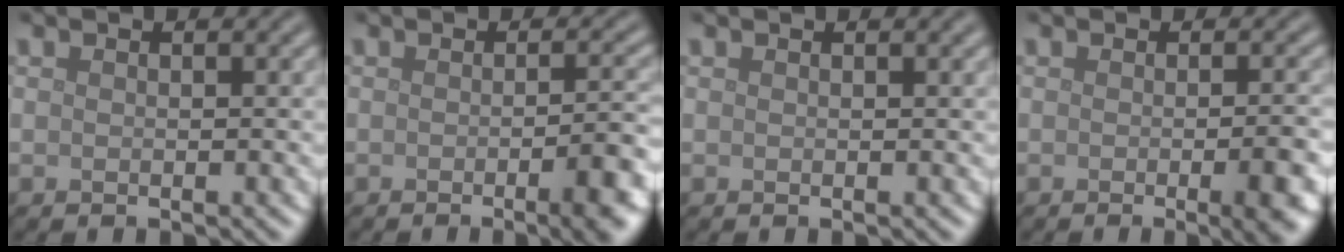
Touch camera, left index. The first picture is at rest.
{"total": 5.1, "force": [-1.8, 1.4, 4.5], "torque": [-0.050, -0.006, -0.022]}
{"total": 0.7, "force": [0.4, 0.2, 0.6], "torque": [-0.004, 0.005, 0.007]}
{"total": 5.0, "force": [-1.3, 1.5, 4.6], "torque": [-0.048, -0.009, -0.011]}